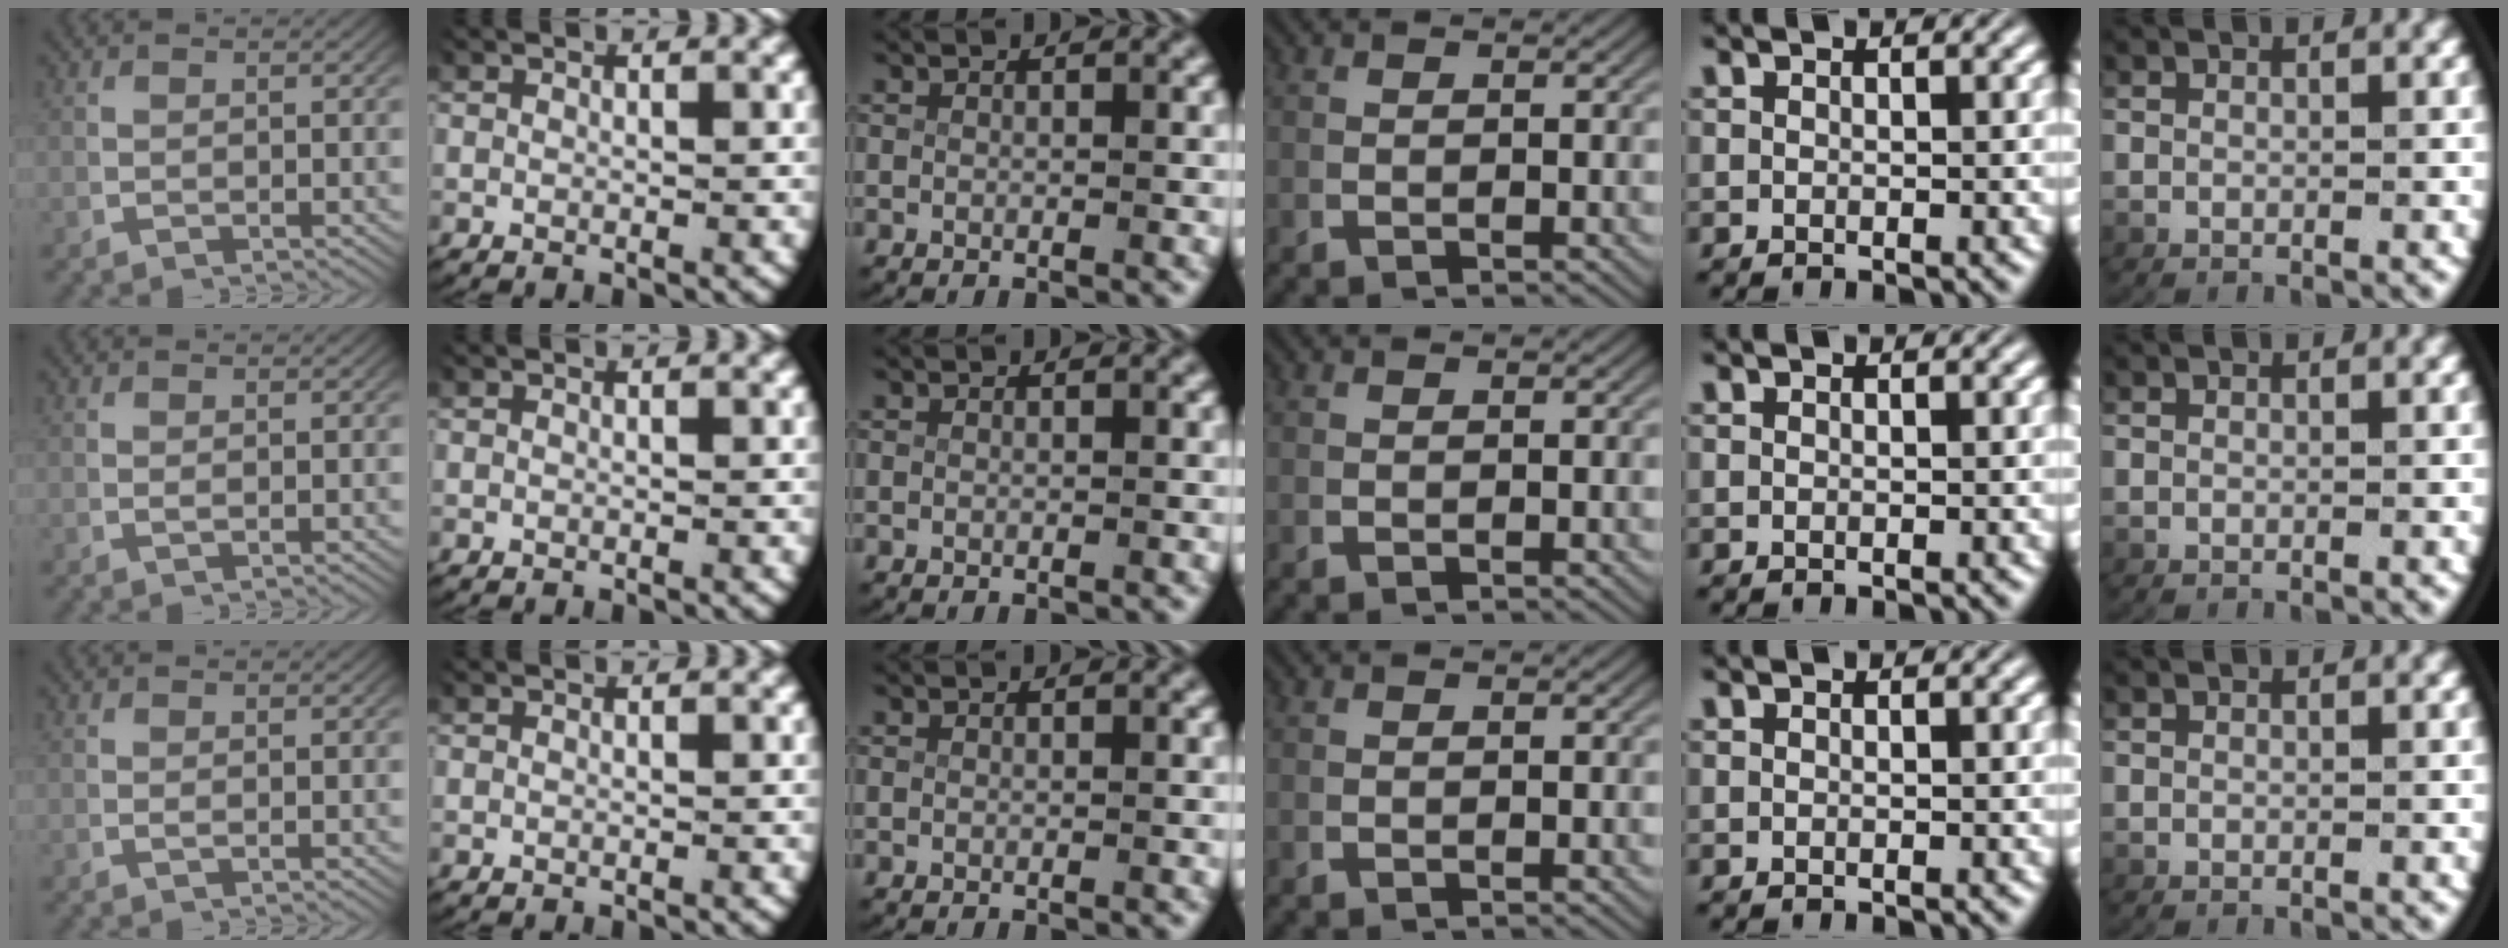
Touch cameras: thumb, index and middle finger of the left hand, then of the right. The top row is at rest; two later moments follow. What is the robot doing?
{"motion": "lift_and_place", "object": "paper"}